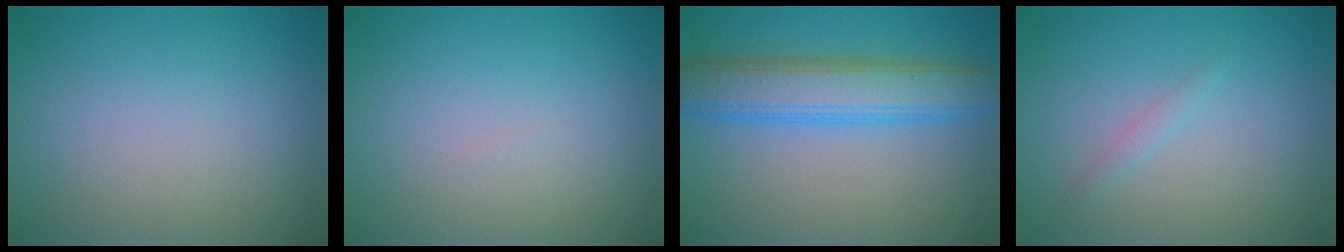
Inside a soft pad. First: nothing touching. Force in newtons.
{"total": 0.0}
{"total": 7.5, "press": 7.5, "slide": 0.1}
{"total": 0.8, "press": 0.8, "slide": 0.1}